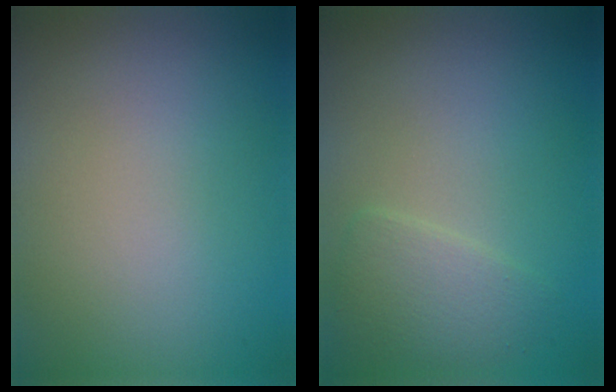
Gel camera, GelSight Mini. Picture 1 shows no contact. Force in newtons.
{"total": 2.4, "press": 2.4, "slide": 0.0}